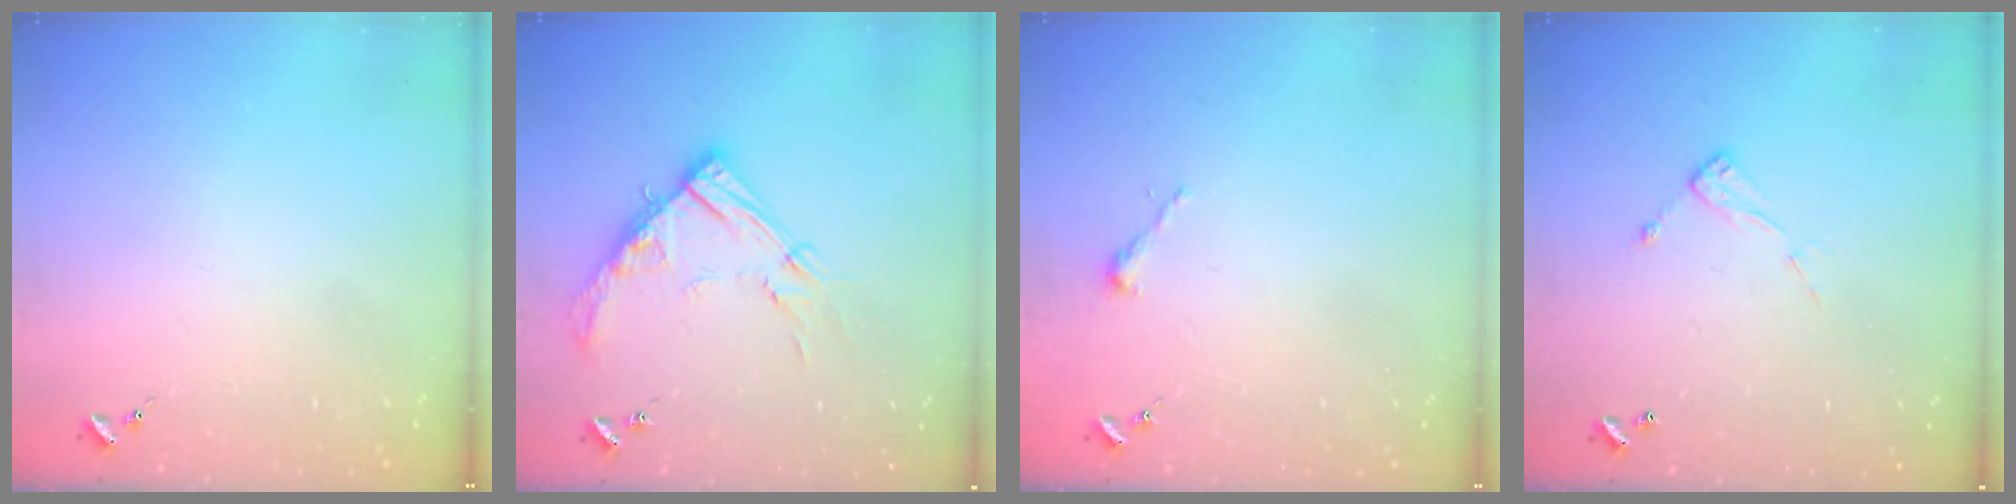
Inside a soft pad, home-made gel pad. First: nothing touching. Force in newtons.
{"total": 15.1, "press": 15.1, "slide": 1.5}
{"total": 2.5, "press": 2.5, "slide": 0.2}
{"total": 7.1, "press": 7.1, "slide": 0.3}